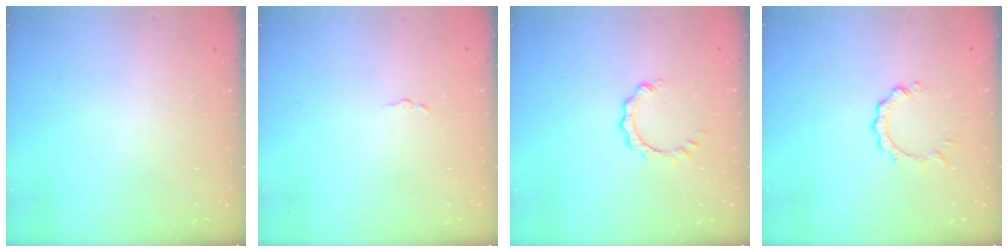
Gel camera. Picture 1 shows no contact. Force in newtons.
{"total": 1.6, "press": 1.6, "slide": 0.1}
{"total": 2.5, "press": 2.5, "slide": 0.2}
{"total": 2.8, "press": 2.8, "slide": 0.4}